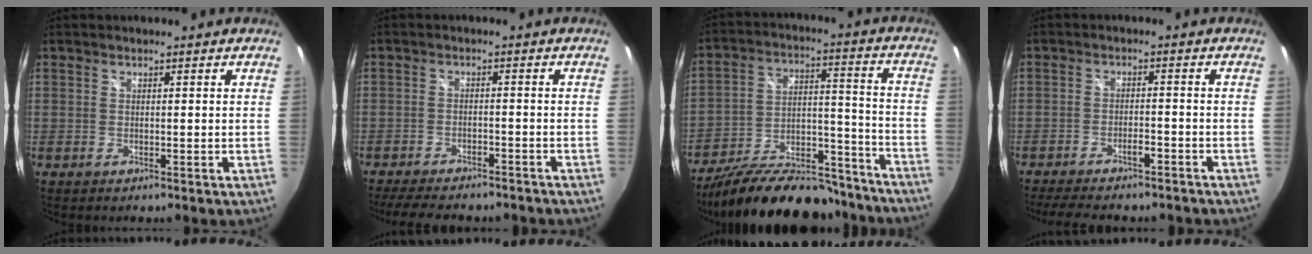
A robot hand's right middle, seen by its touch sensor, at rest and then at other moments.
{"total": 12.2, "force": [-10.4, 3.5, 5.4], "torque": [-0.115, -0.020, -0.150]}
{"total": 24.9, "force": [-20.7, 8.0, 11.2], "torque": [-0.199, 0.013, -0.296]}
{"total": 10.8, "force": [-9.2, 2.8, 4.9], "torque": [-0.110, -0.010, -0.131]}